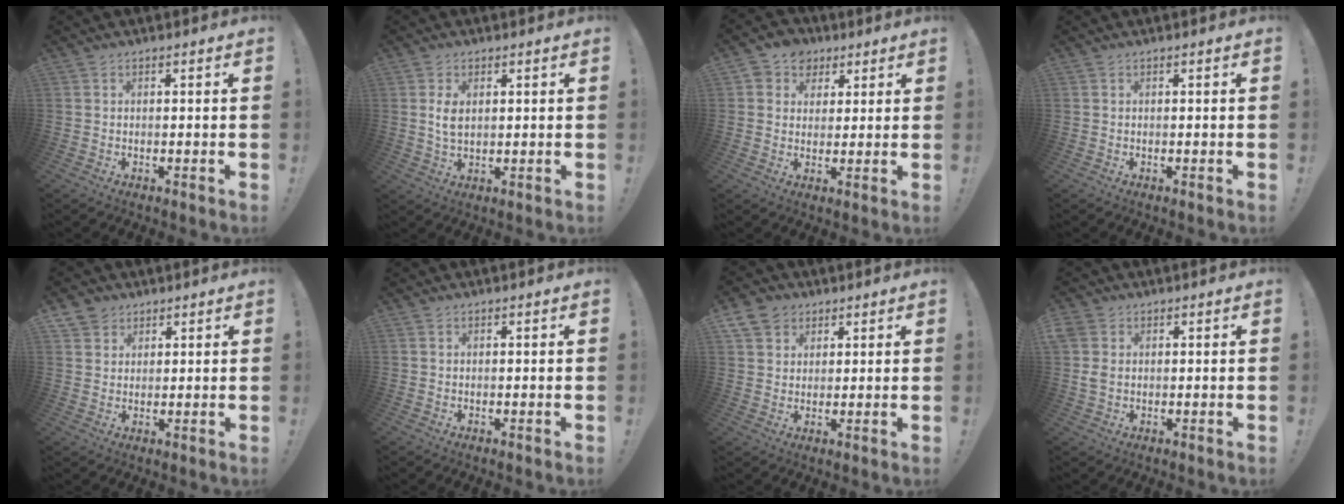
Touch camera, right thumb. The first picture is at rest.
{"total": 4.6, "force": [1.2, 2.7, 3.5], "torque": [-0.061, -0.004, 0.016]}
{"total": 6.8, "force": [2.5, 6.2, 1.2], "torque": [-0.012, -0.011, 0.051]}
{"total": 0.0}
{"total": 4.4, "force": [2.8, 3.4, 0.2], "torque": [0.000, -0.015, 0.053]}
{"total": 0.0}
{"total": 7.3, "force": [4.1, 5.8, 1.8], "torque": [-0.028, -0.021, 0.084]}
{"total": 4.4, "force": [1.1, 3.6, 2.3], "torque": [-0.044, 0.002, 0.022]}